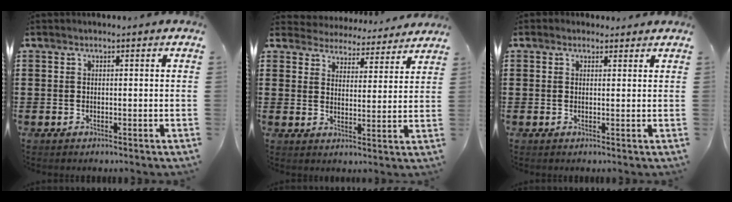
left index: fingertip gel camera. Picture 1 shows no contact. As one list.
[{"total": 4.3, "force": [4.2, 0.2, -0.5], "torque": [-0.016, -0.032, 0.071]}, {"total": 1.3, "force": [1.1, 0.7, 0.3], "torque": [-0.008, 0.005, 0.021]}]